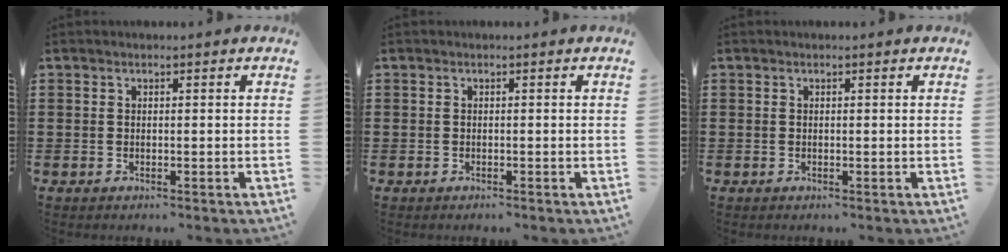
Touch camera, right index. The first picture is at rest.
{"total": 0.0}
{"total": 0.0}